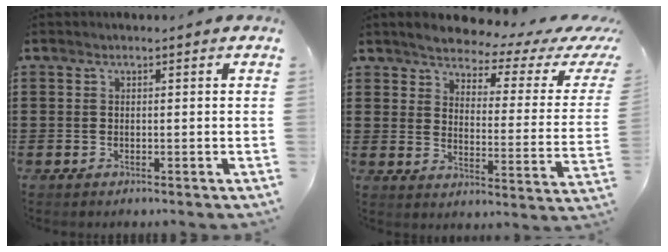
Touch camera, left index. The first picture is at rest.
{"total": 3.7, "force": [3.4, 0.5, 1.3], "torque": [-0.041, -0.030, 0.050]}